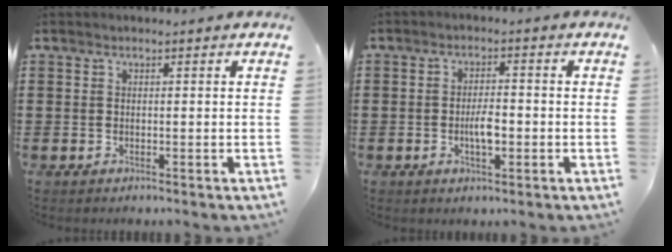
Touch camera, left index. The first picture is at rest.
{"total": 3.9, "force": [-0.8, 1.4, 3.6], "torque": [-0.065, 0.004, -0.014]}